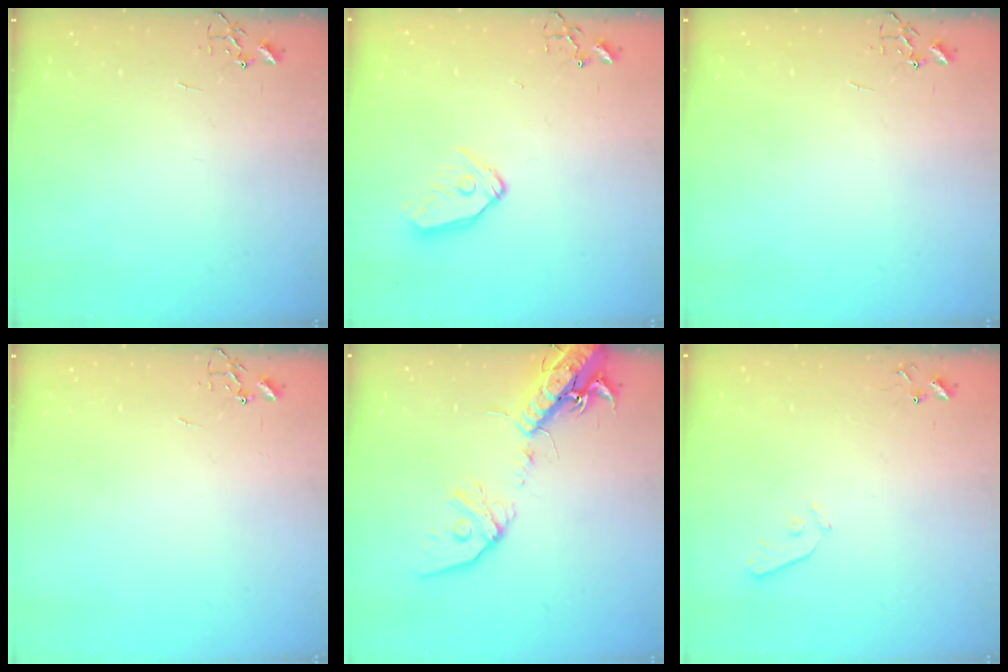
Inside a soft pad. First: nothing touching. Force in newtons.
{"total": 10.7, "press": 10.6, "slide": 1.1}
{"total": 0.0}
{"total": 0.0}
{"total": 18.3, "press": 17.9, "slide": 3.7}
{"total": 4.9, "press": 4.9, "slide": 0.5}